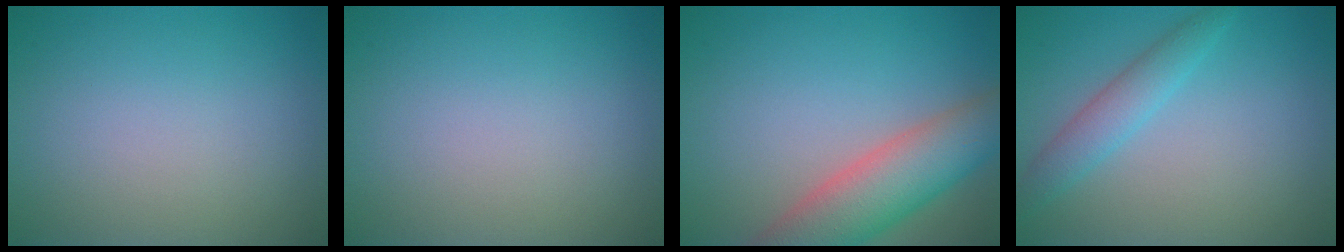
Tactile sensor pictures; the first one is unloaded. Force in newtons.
{"total": 0.0}
{"total": 7.1, "press": 7.0, "slide": 0.7}
{"total": 2.6, "press": 2.6, "slide": 0.0}